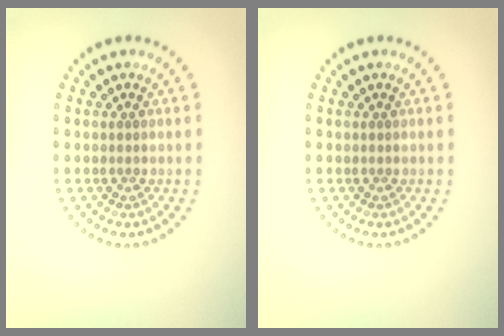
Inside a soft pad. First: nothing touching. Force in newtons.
{"total": 0.0}